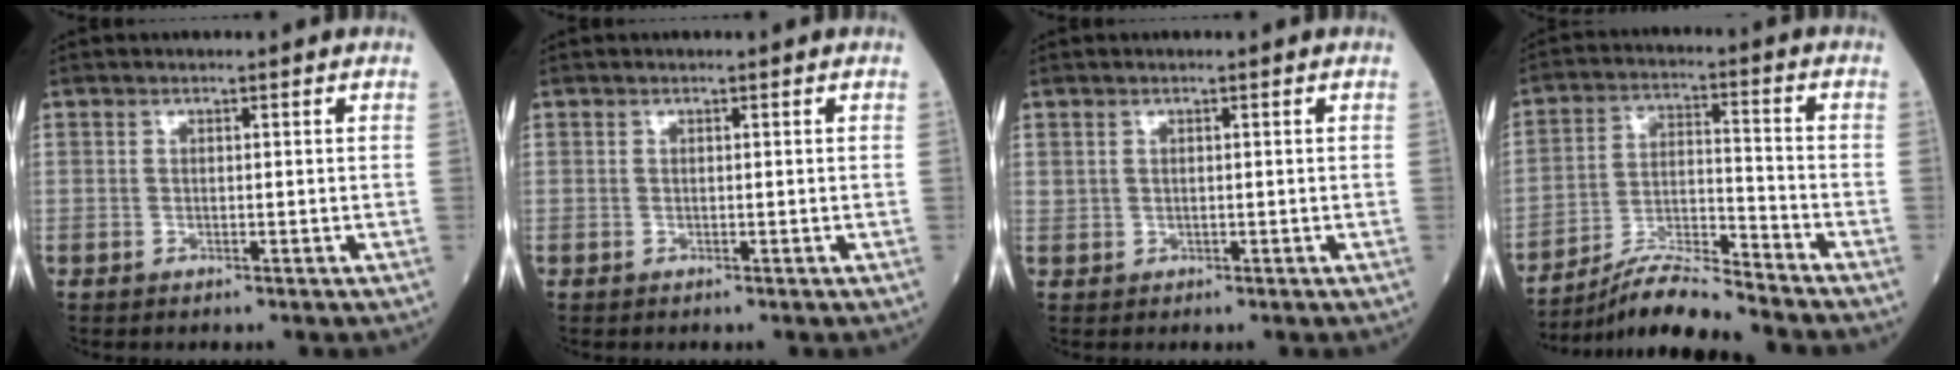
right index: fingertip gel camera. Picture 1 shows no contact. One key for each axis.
{"total": 0.0}
{"total": 0.5, "fx": 0.3, "fy": 0.4, "fz": 0.2, "tx": 0.000, "ty": 0.000, "tz": 0.005}
{"total": 10.0, "fx": -9.4, "fy": -0.8, "fz": 3.3, "tx": -0.062, "ty": 0.001, "tz": -0.172}